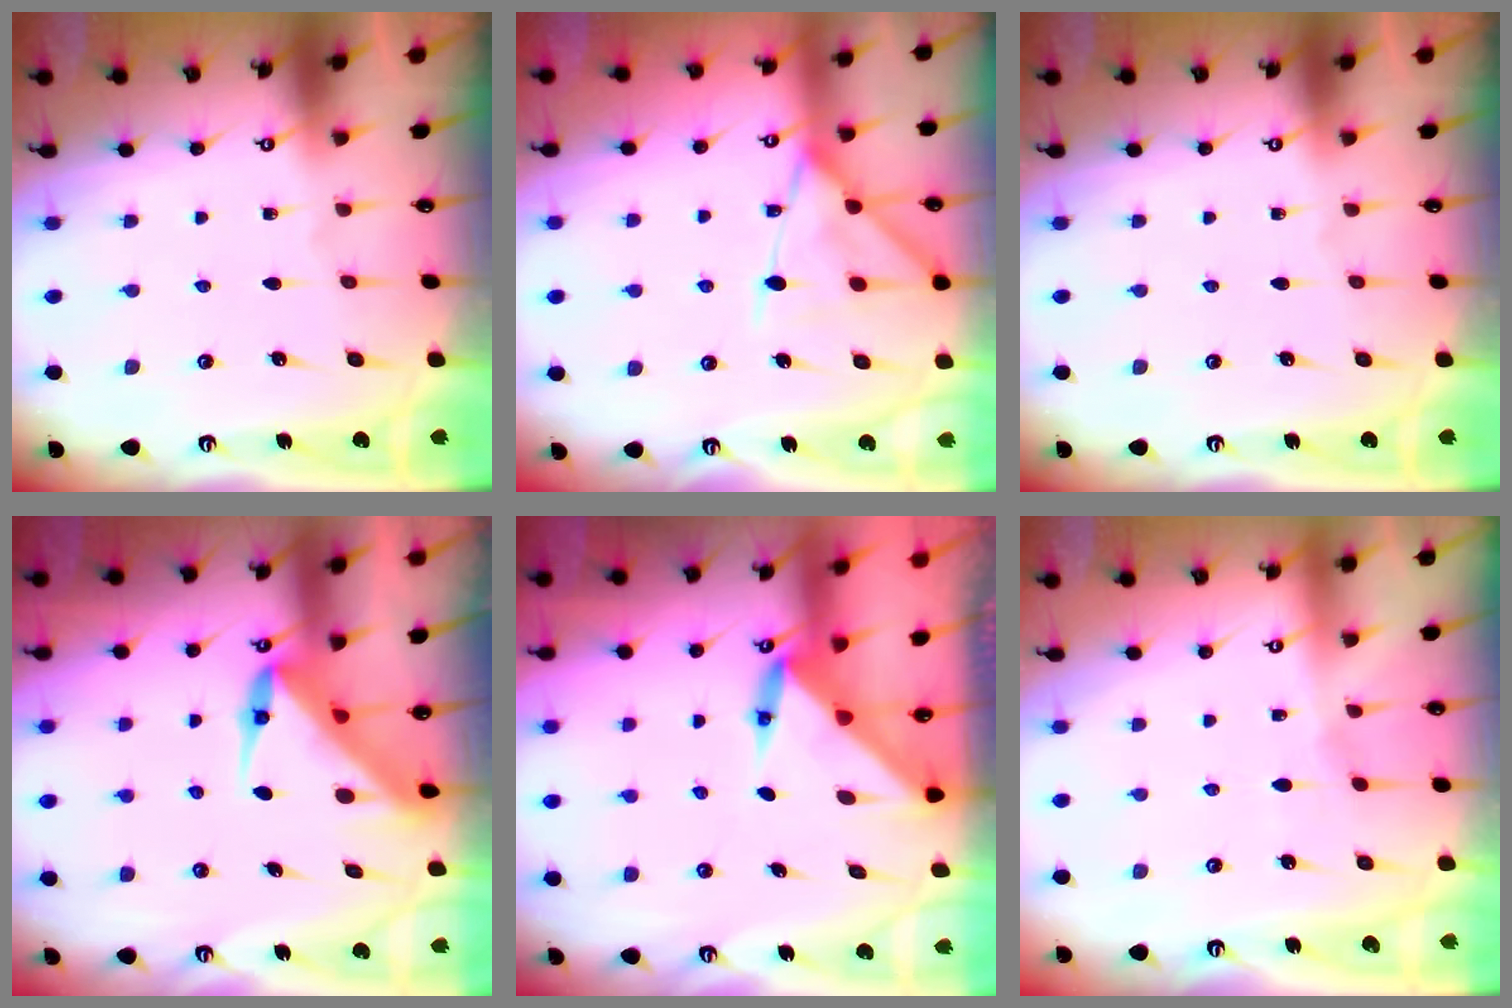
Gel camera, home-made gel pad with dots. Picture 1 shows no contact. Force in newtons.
{"total": 13.4, "press": 13.3, "slide": 1.4}
{"total": 0.0}
{"total": 5.9, "press": 5.8, "slide": 0.5}
{"total": 4.2, "press": 4.2, "slide": 0.3}
{"total": 2.2, "press": 2.1, "slide": 0.4}